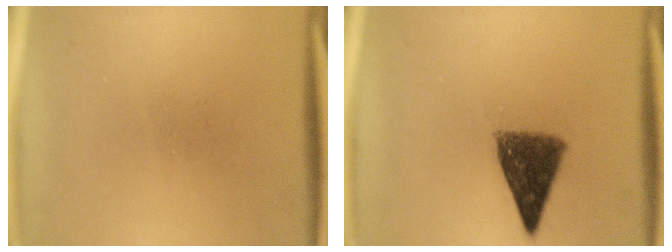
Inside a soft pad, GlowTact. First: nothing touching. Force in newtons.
{"total": 8.7}